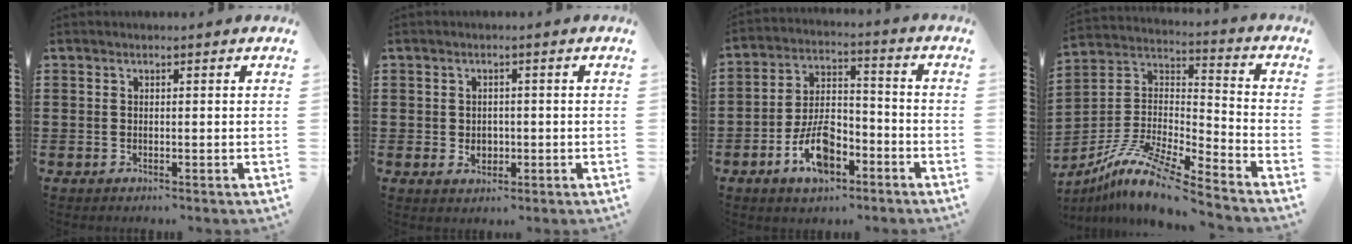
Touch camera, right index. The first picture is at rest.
{"total": 1.9, "force": [-0.2, 1.6, 1.0], "torque": [-0.022, 0.006, -0.006]}
{"total": 9.5, "force": [-4.8, 4.8, 6.7], "torque": [-0.137, 0.011, -0.088]}
{"total": 11.2, "force": [-9.1, 1.2, 6.4], "torque": [-0.137, 0.005, -0.185]}